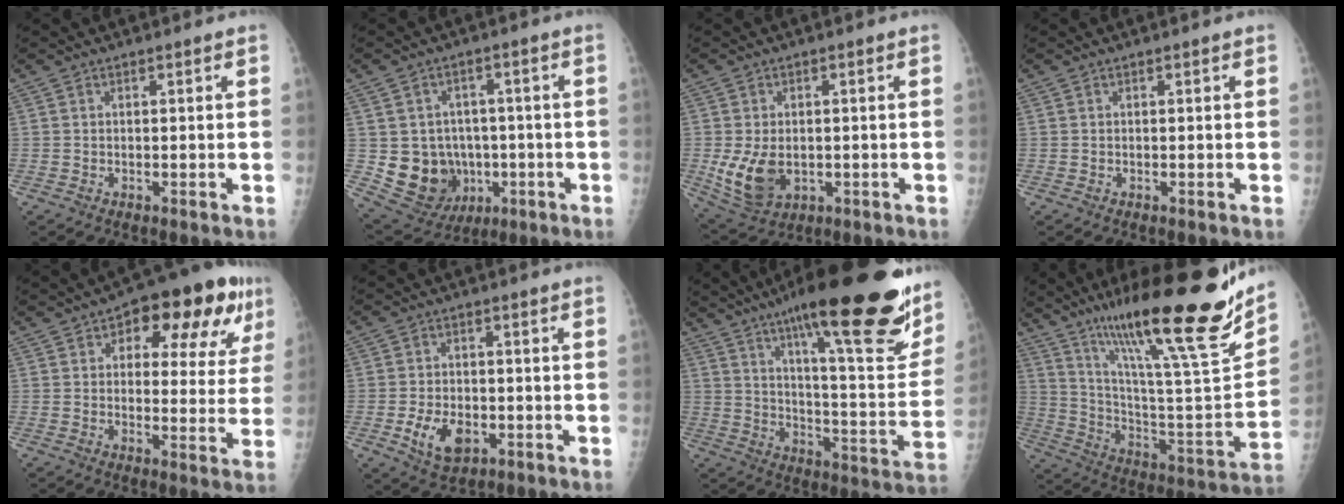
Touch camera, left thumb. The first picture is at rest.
{"total": 13.0, "force": [-1.5, 11.5, 5.8], "torque": [-0.073, 0.011, 0.001]}
{"total": 9.1, "force": [-1.2, 6.3, 6.5], "torque": [-0.115, -0.008, -0.004]}
{"total": 0.0}
{"total": 17.1, "force": [7.8, 8.3, 12.8], "torque": [-0.117, -0.001, 0.098]}
{"total": 7.8, "force": [-2.6, 5.1, 5.4], "torque": [-0.083, 0.004, -0.037]}
{"total": 31.7, "force": [20.2, 6.9, 23.4], "torque": [-0.304, -0.063, 0.293]}
{"total": 29.9, "force": [20.3, 3.6, 21.6], "torque": [-0.328, -0.080, 0.336]}